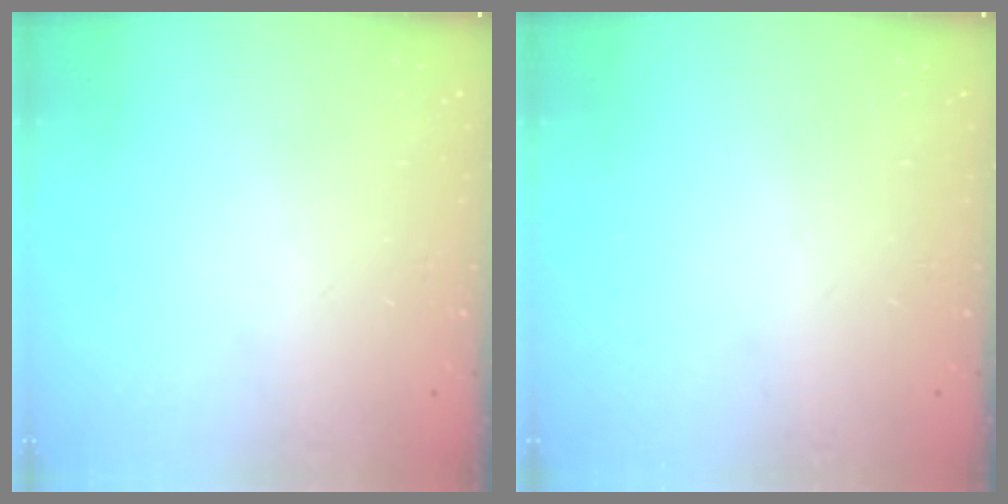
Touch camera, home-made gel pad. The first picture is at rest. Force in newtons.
{"total": 0.0}